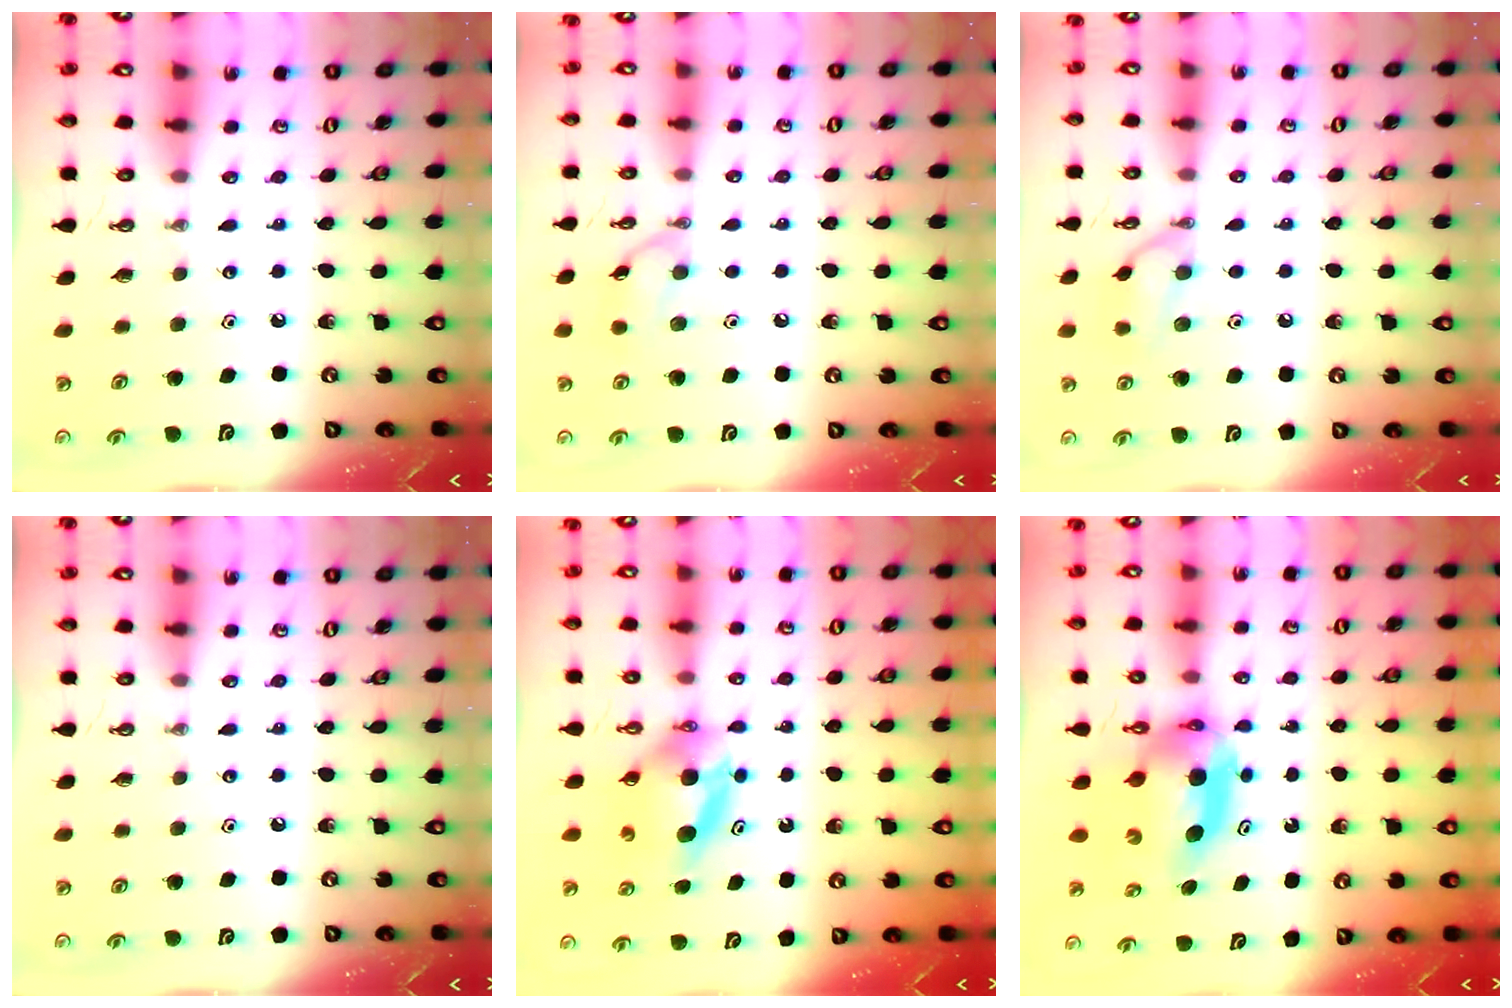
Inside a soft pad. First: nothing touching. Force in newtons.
{"total": 8.4, "press": 8.4, "slide": 0.4}
{"total": 10.6, "press": 8.6, "slide": 6.3}
{"total": 0.0}
{"total": 6.0, "press": 5.9, "slide": 1.0}
{"total": 6.5, "press": 6.1, "slide": 2.3}